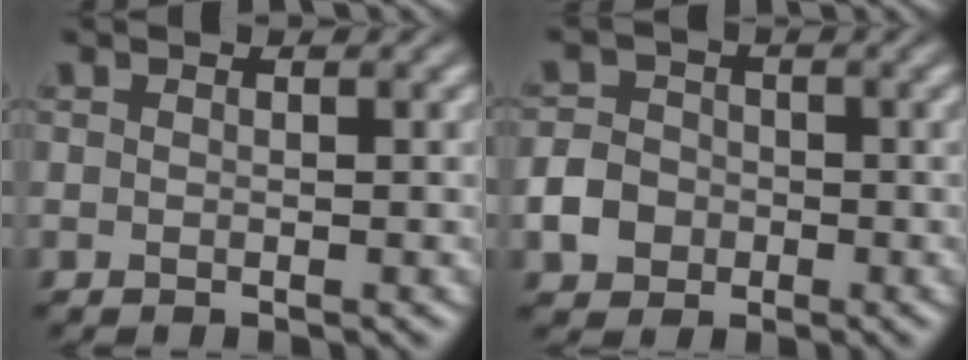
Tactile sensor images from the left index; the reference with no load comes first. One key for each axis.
{"total": 3.4, "fx": -1.1, "fy": 3.0, "fz": 1.2, "tx": -0.024, "ty": 0.005, "tz": -0.026}